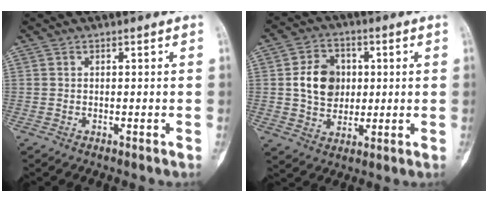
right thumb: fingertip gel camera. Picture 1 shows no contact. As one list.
[{"total": 10.1, "force": [1.2, 8.1, 6.0], "torque": [-0.071, -0.001, 0.021]}]